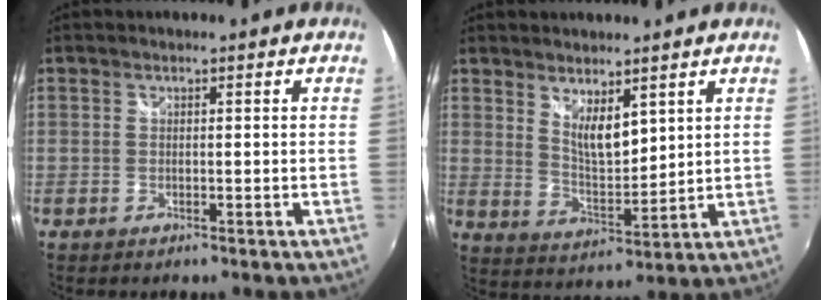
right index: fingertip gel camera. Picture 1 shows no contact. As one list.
[{"total": 6.6, "force": [4.0, 2.5, 4.7], "torque": [-0.073, -0.010, 0.073]}]